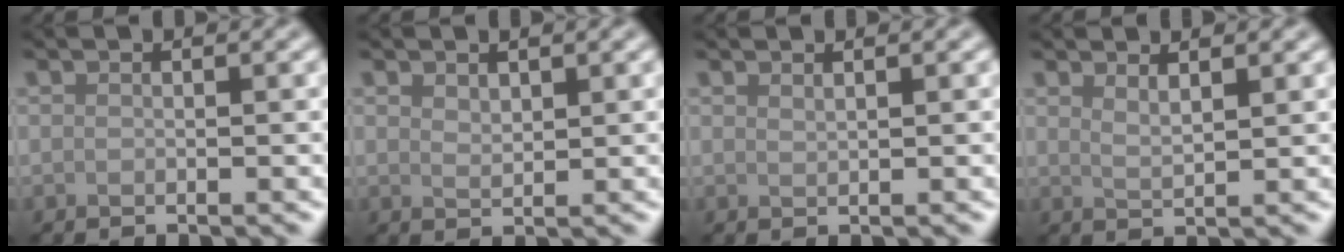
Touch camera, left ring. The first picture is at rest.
{"total": 1.3, "force": [0.8, 0.6, 0.7], "torque": [-0.015, -0.001, 0.020]}
{"total": 0.6, "force": [0.5, 0.1, 0.2], "torque": [-0.001, 0.000, 0.012]}
{"total": 1.7, "force": [1.3, 0.5, 1.0], "torque": [-0.013, -0.002, 0.022]}